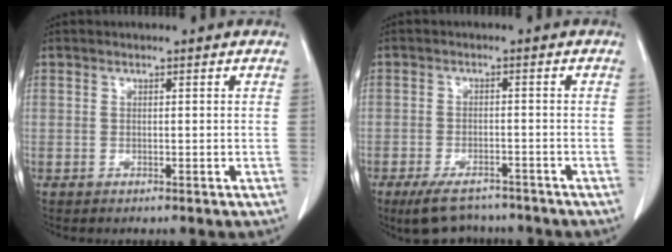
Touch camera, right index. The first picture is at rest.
{"total": 7.7, "force": [-6.3, 2.9, 3.3], "torque": [-0.052, -0.008, -0.094]}